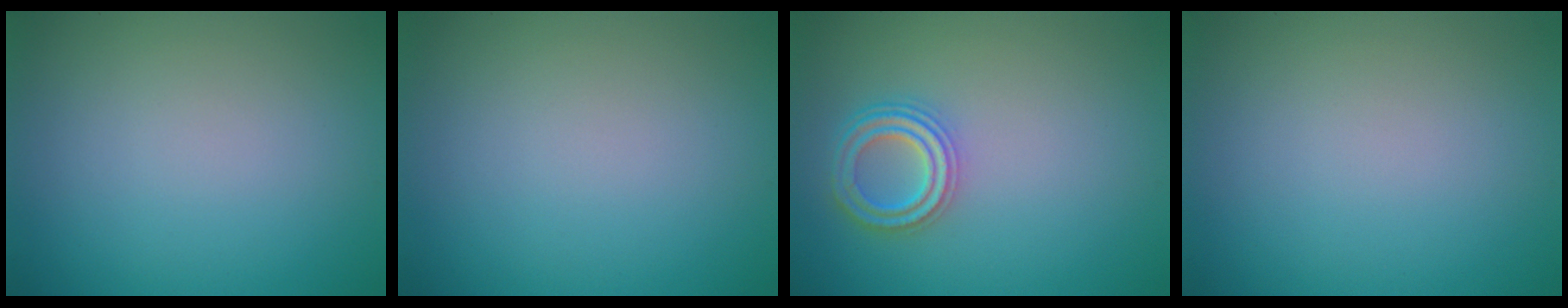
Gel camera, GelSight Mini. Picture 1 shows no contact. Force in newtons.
{"total": 0.0}
{"total": 3.7, "press": 3.4, "slide": 1.5}
{"total": 0.0}